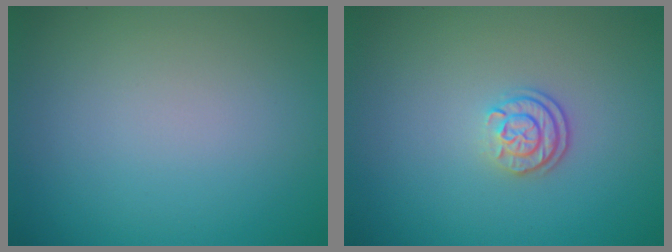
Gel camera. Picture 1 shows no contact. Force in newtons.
{"total": 2.2, "press": 1.8, "slide": 1.3}